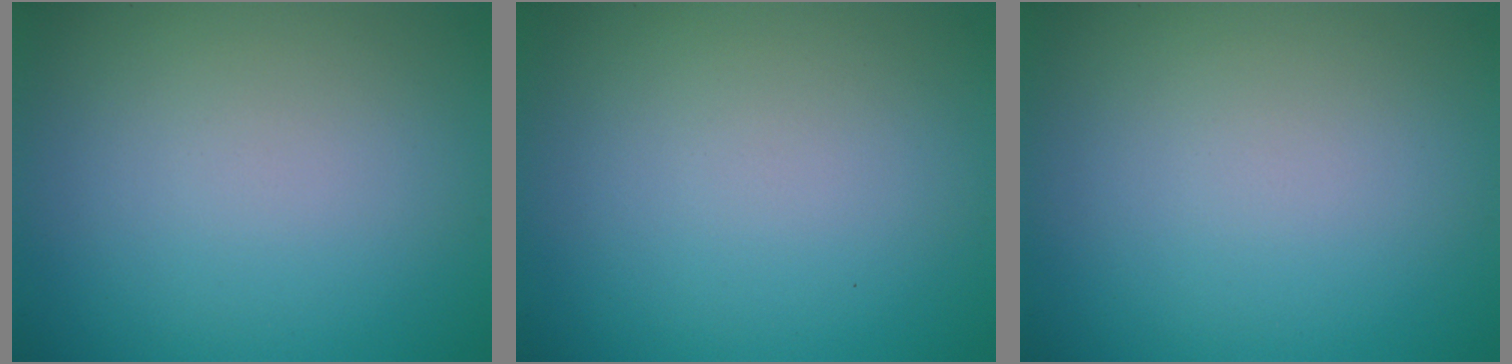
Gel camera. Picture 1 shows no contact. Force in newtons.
{"total": 0.0}
{"total": 0.0}